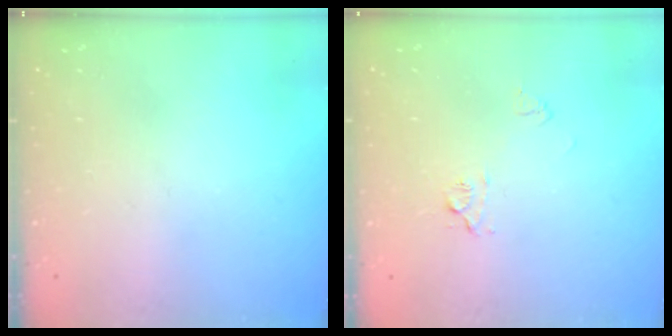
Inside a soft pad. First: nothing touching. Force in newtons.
{"total": 6.0, "press": 5.9, "slide": 0.5}